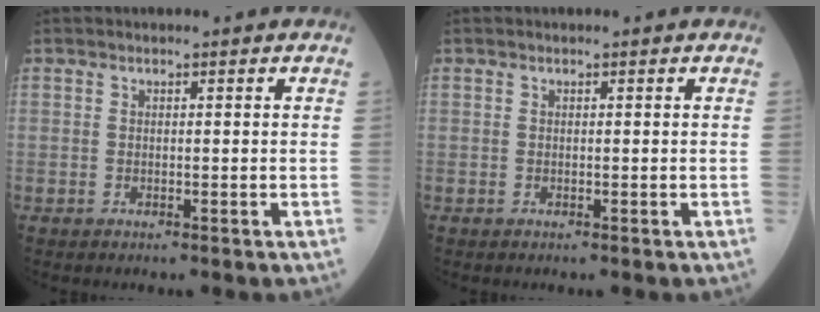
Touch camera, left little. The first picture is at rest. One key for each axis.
{"total": 0.0}